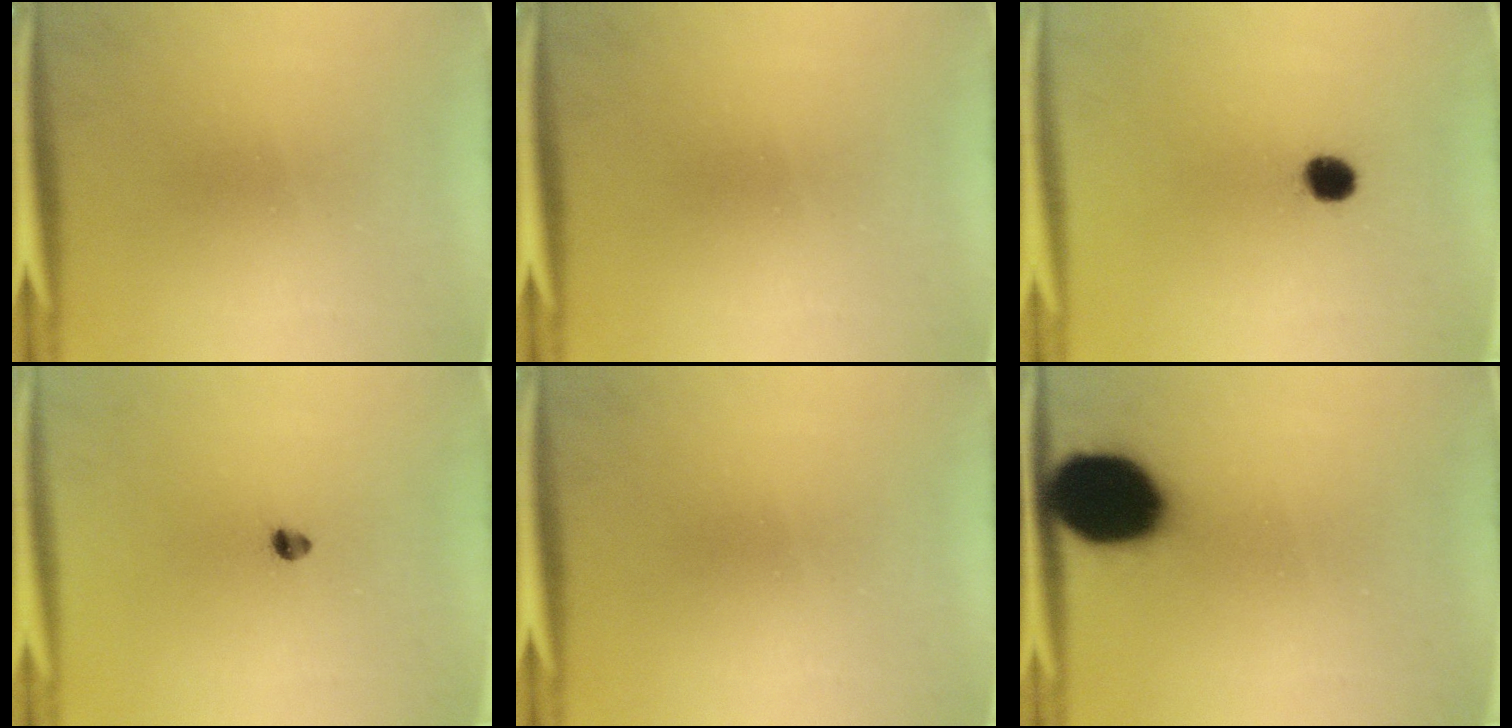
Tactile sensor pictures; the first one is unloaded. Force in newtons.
{"total": 0.0}
{"total": 4.2}
{"total": 1.7}
{"total": 0.0}
{"total": 18.4}